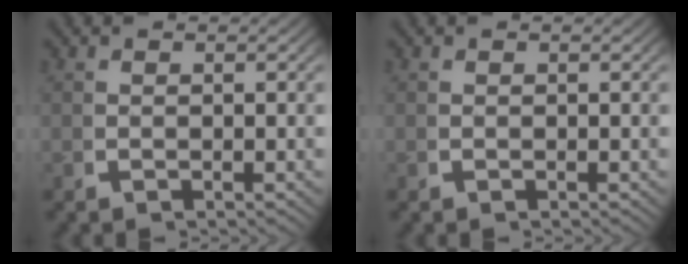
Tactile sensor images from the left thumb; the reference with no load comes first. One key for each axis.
{"total": 0.0}